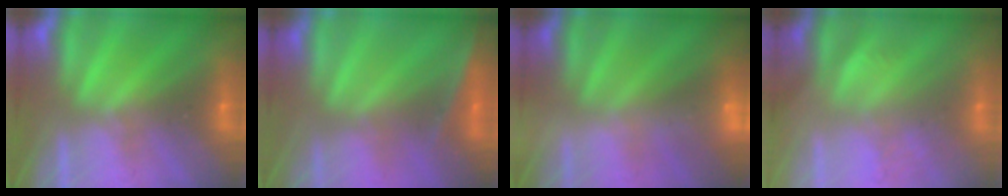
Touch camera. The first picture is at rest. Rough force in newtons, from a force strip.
{"total": 2.8}
{"total": 2.2}
{"total": 3.2}